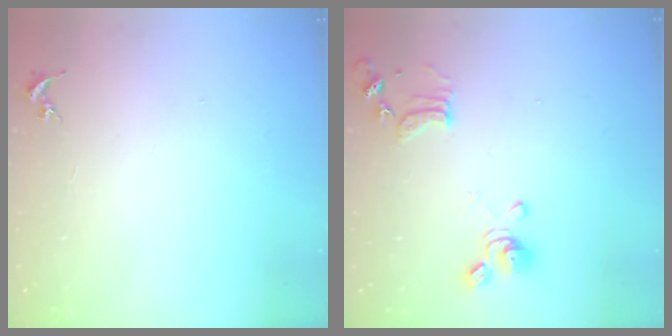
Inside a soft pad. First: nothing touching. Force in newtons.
{"total": 11.9, "press": 11.8, "slide": 1.3}